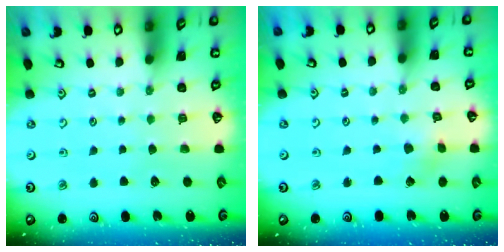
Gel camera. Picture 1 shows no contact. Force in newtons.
{"total": 2.2, "press": 2.2, "slide": 0.2}